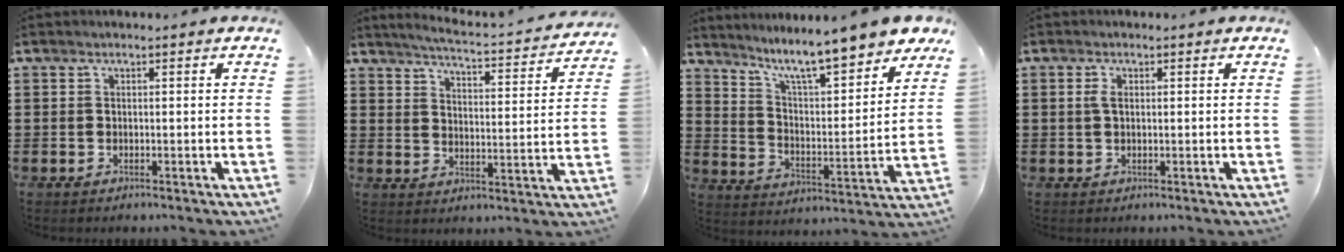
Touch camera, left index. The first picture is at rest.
{"total": 3.3, "force": [3.0, -0.4, 1.2], "torque": [-0.043, -0.031, 0.043]}
{"total": 9.2, "force": [8.1, -0.2, 4.4], "torque": [-0.109, -0.060, 0.130]}
{"total": 1.8, "force": [0.3, 0.9, 1.5], "torque": [-0.041, 0.003, 0.001]}